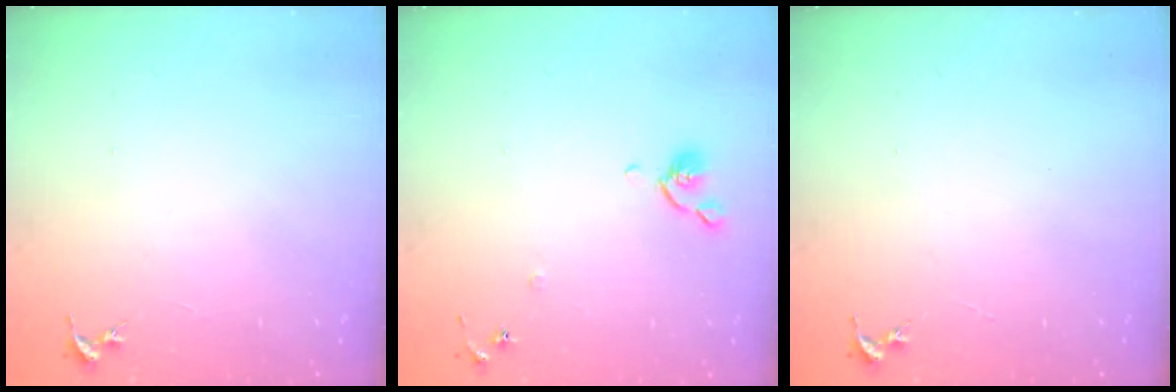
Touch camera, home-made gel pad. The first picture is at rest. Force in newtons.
{"total": 6.2, "press": 6.2, "slide": 0.8}
{"total": 0.0}